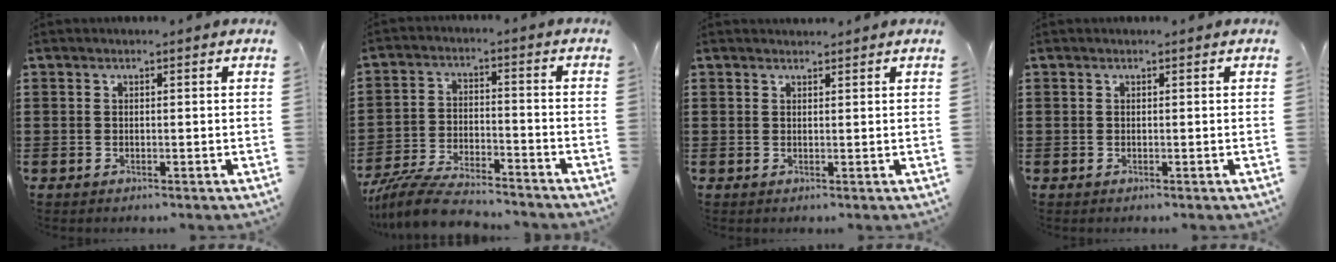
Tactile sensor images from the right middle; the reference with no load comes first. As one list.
[{"total": 8.0, "force": [-7.4, 1.1, 2.8], "torque": [-0.060, 0.007, -0.145]}, {"total": 0.8, "force": [0.8, 0.1, 0.0], "torque": [0.006, -0.004, 0.014]}, {"total": 0.0}]